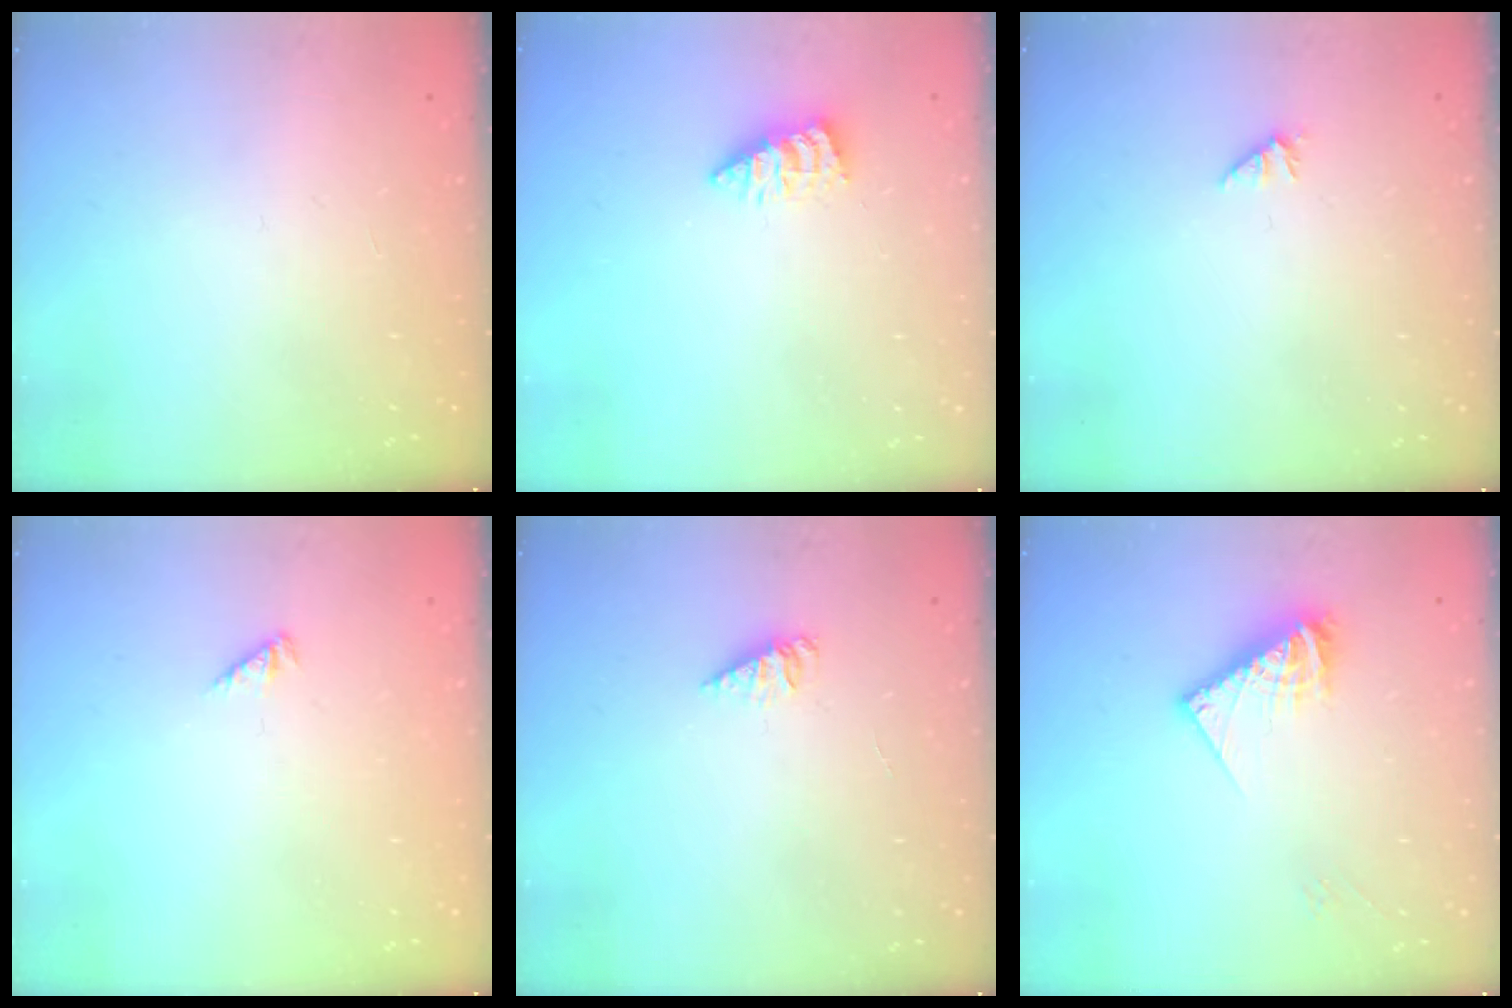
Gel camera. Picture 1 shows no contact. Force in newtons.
{"total": 2.5, "press": 2.5, "slide": 0.1}
{"total": 0.0}
{"total": 1.1, "press": 1.1, "slide": 0.3}
{"total": 2.2, "press": 2.2, "slide": 0.3}
{"total": 10.4, "press": 10.4, "slide": 0.8}